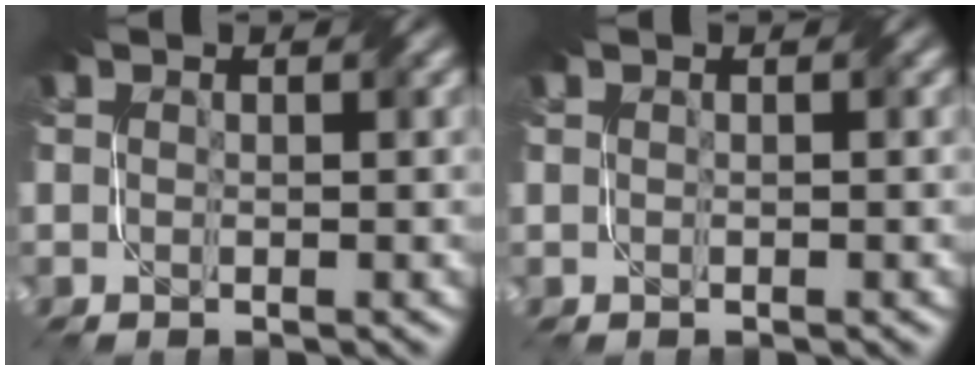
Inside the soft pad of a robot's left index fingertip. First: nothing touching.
{"total": 0.0}